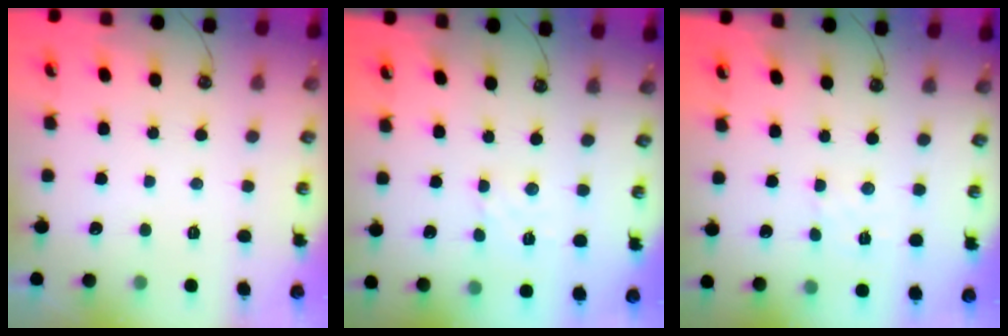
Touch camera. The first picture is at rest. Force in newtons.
{"total": 1.6, "press": 1.5, "slide": 0.5}
{"total": 2.7, "press": 2.7, "slide": 0.5}